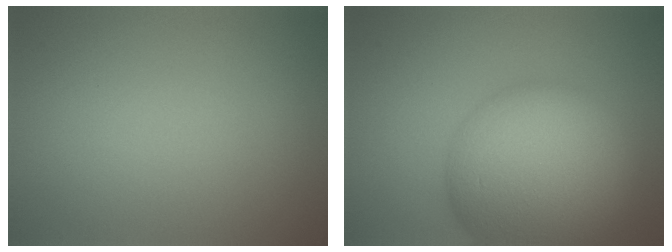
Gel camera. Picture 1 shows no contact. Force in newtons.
{"total": 15.3, "press": 15.3, "slide": 0.9}